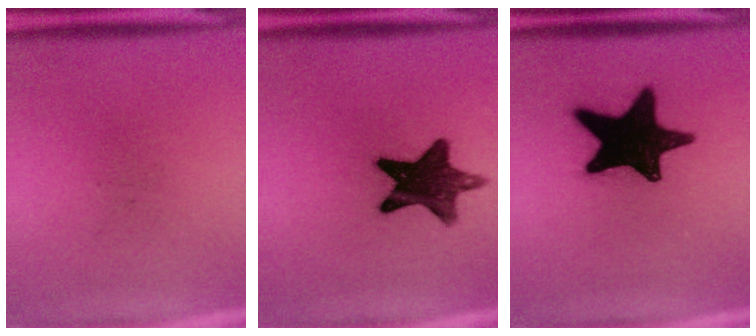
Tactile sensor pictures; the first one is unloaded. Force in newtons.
{"total": 13.3}
{"total": 19.6}